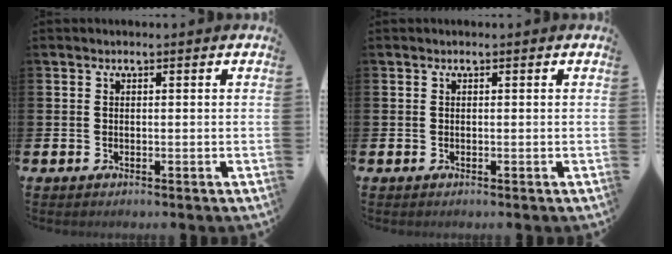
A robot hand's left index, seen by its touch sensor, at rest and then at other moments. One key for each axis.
{"total": 0.0}